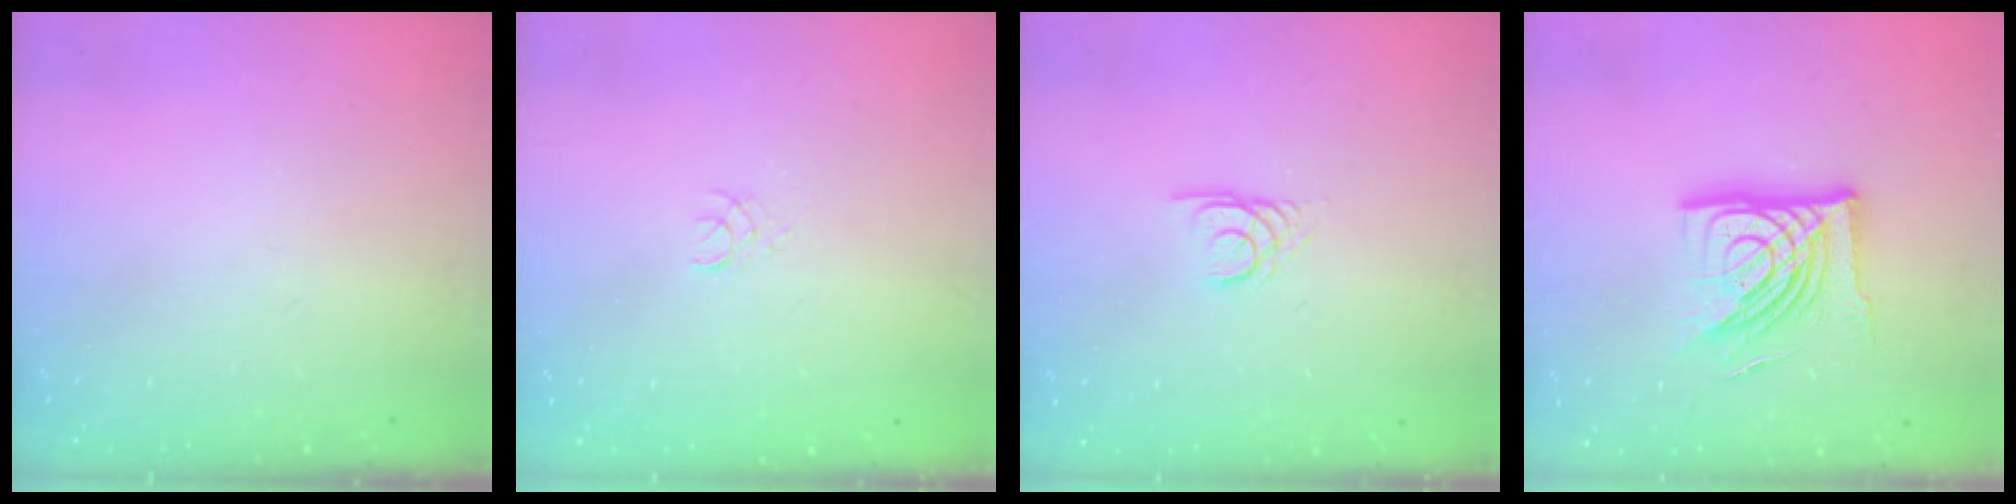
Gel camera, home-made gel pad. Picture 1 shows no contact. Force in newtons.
{"total": 1.5, "press": 1.5, "slide": 0.2}
{"total": 2.2, "press": 2.2, "slide": 0.1}
{"total": 16.8, "press": 16.7, "slide": 1.7}